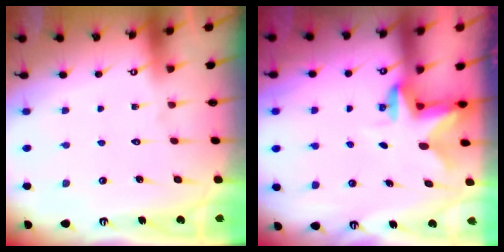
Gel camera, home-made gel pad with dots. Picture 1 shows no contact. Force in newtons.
{"total": 2.3, "press": 2.3, "slide": 0.4}